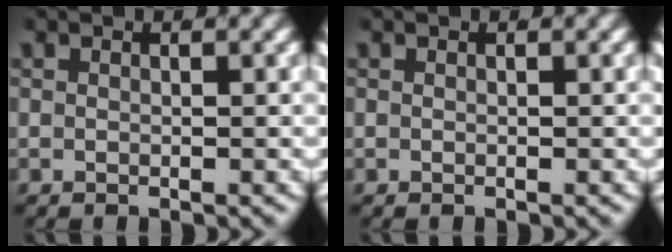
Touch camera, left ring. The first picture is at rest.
{"total": 0.0}